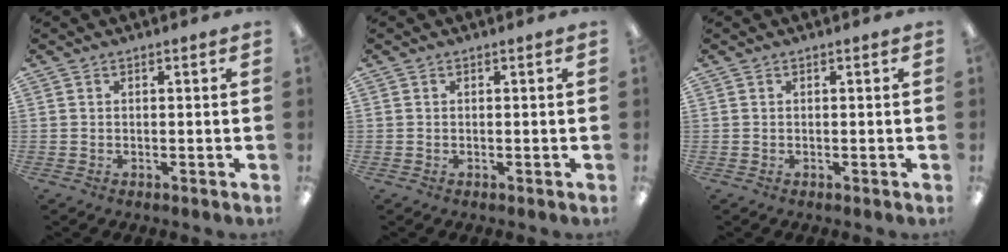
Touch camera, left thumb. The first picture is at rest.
{"total": 0.0}
{"total": 0.0}